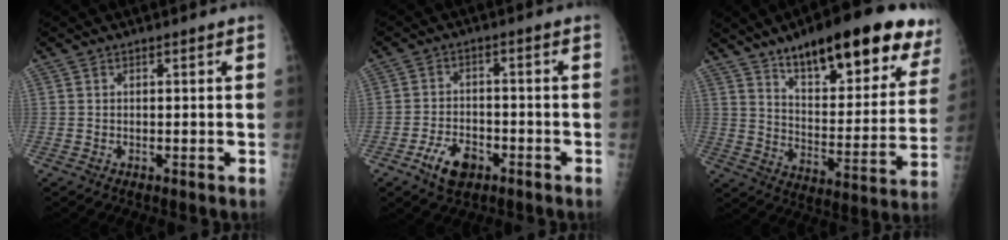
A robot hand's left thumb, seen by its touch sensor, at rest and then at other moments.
{"total": 6.7, "force": [-3.8, 3.9, 4.0], "torque": [-0.062, 0.020, -0.064]}
{"total": 27.1, "force": [17.2, 8.8, 19.0], "torque": [-0.225, -0.056, 0.252]}